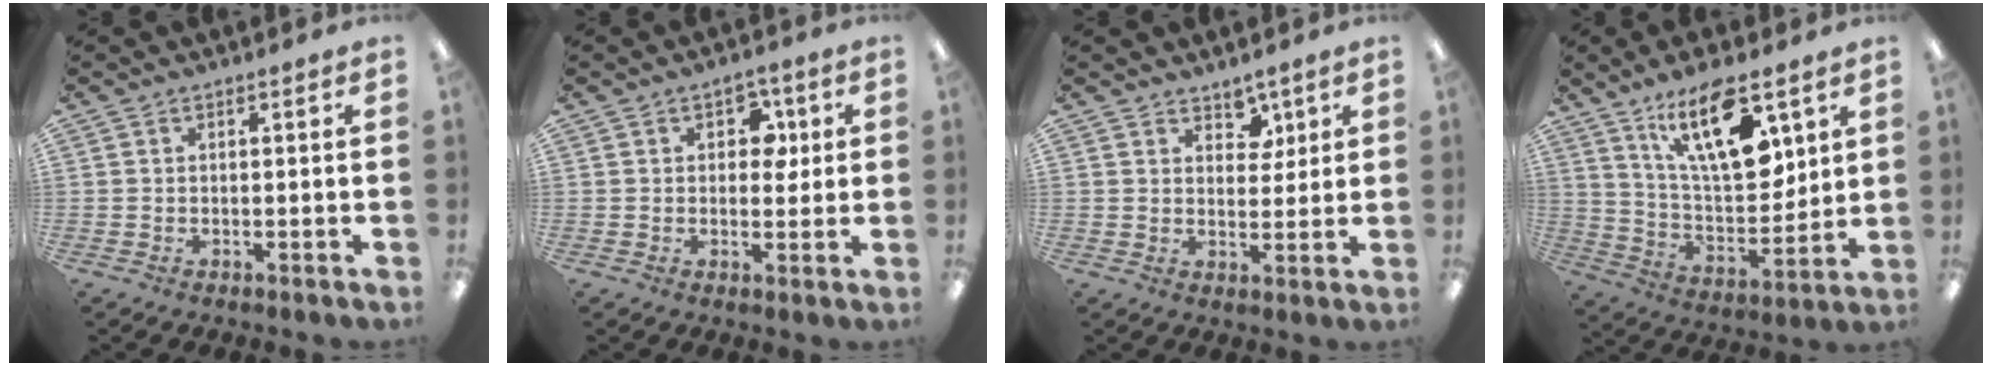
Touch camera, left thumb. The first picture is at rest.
{"total": 5.0, "force": [1.6, 3.0, 3.7], "torque": [-0.043, -0.004, 0.021]}
{"total": 4.9, "force": [3.6, 3.1, 1.1], "torque": [-0.003, -0.017, 0.061]}
{"total": 19.2, "force": [10.8, 7.7, 13.9], "torque": [-0.227, -0.046, 0.178]}